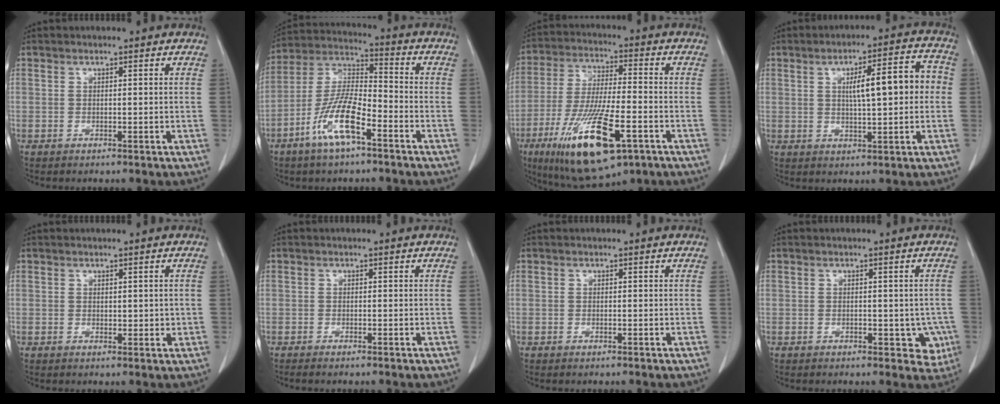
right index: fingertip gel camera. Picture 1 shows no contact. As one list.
[{"total": 11.7, "force": [-5.8, 2.8, 9.7], "torque": [-0.199, 0.000, -0.111]}, {"total": 17.9, "force": [-8.3, 4.2, 15.3], "torque": [-0.307, -0.034, -0.134]}, {"total": 9.5, "force": [0.9, 2.2, 9.2], "torque": [-0.133, 0.030, 0.016]}, {"total": 1.6, "force": [0.4, 1.1, 1.1], "torque": [-0.010, -0.002, 0.009]}, {"total": 1.3, "force": [-1.1, 0.0, 0.7], "torque": [-0.012, -0.002, -0.015]}, {"total": 0.0}, {"total": 4.9, "force": [-1.4, 3.1, 3.5], "torque": [-0.015, 0.003, -0.010]}]